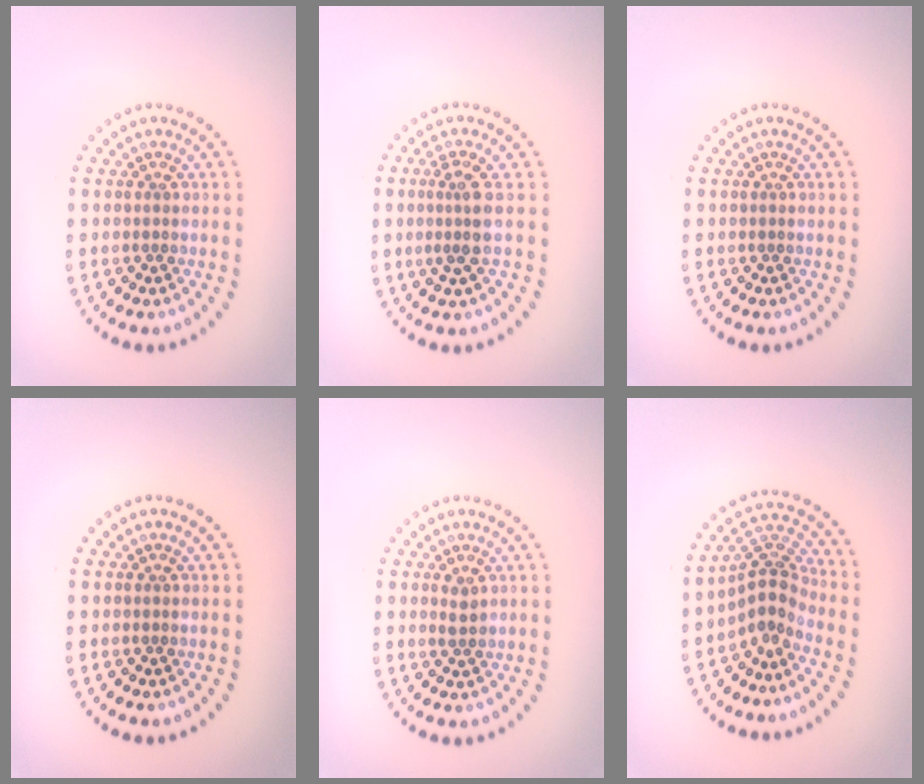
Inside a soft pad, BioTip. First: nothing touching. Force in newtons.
{"total": 2.4, "press": 1.9, "slide": 1.5}
{"total": 0.0}
{"total": 0.0}
{"total": 1.1, "press": 1.1, "slide": 0.2}
{"total": 3.5, "press": 2.4, "slide": 2.5}